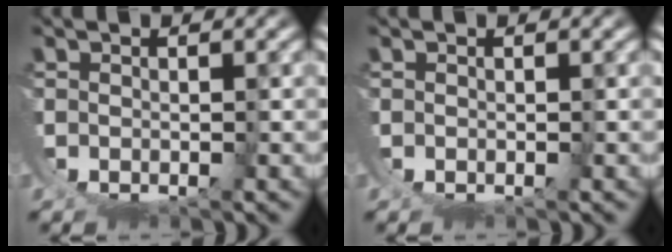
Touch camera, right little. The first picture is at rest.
{"total": 0.0}